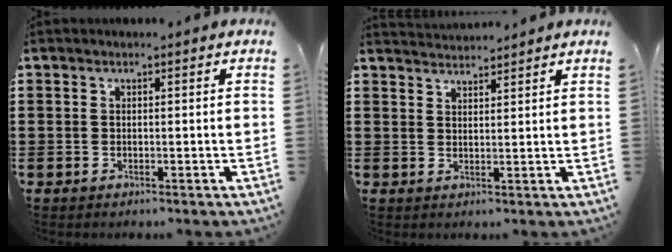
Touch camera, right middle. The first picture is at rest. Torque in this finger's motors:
{"motor_torque": [-0.09, -0.07, -0.18, -0.04]}